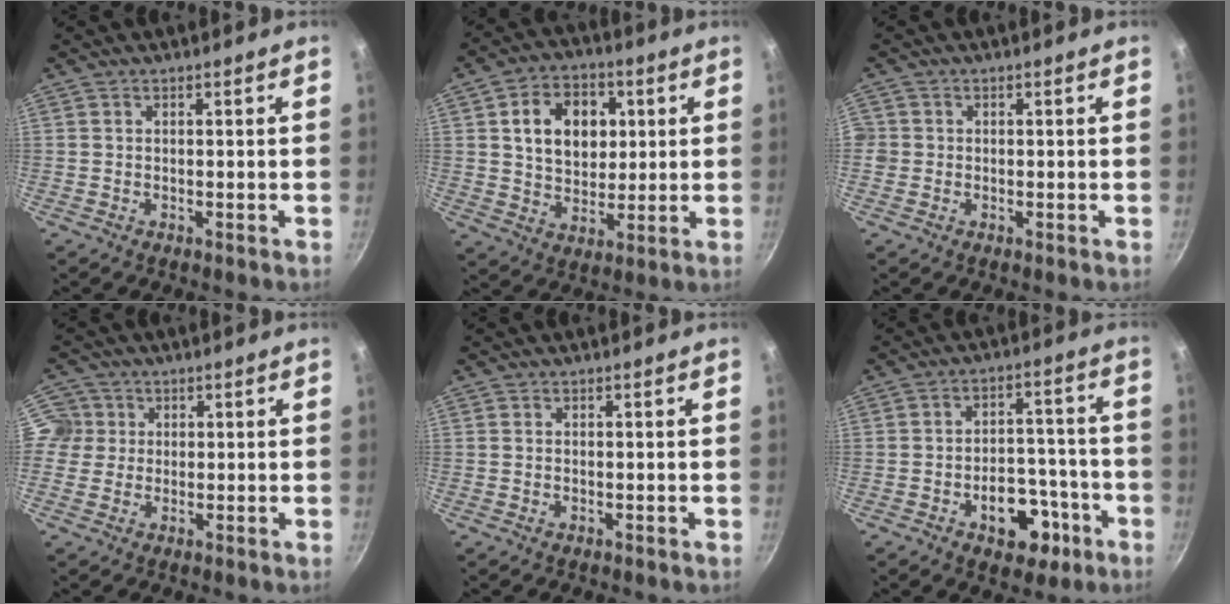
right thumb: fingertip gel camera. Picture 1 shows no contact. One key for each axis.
{"total": 13.1, "fx": 2.9, "fy": 9.8, "fz": 8.3, "tx": -0.098, "ty": 0.000, "tz": 0.045}
{"total": 1.9, "fx": -0.4, "fy": 1.8, "fz": 0.4, "tx": 0.001, "ty": 0.005, "tz": -0.010}
{"total": 5.0, "fx": 0.9, "fy": 4.8, "fz": 0.9, "tx": 0.021, "ty": 0.001, "tz": 0.003}
{"total": 0.0}
{"total": 10.0, "fx": -4.6, "fy": 6.4, "fz": 6.2, "tx": -0.045, "ty": 0.036, "tz": -0.057}